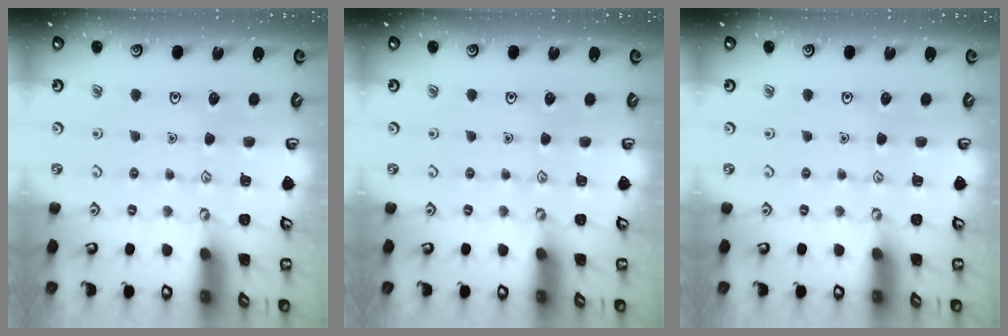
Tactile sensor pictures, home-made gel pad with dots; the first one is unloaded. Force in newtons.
{"total": 0.0}
{"total": 0.0}